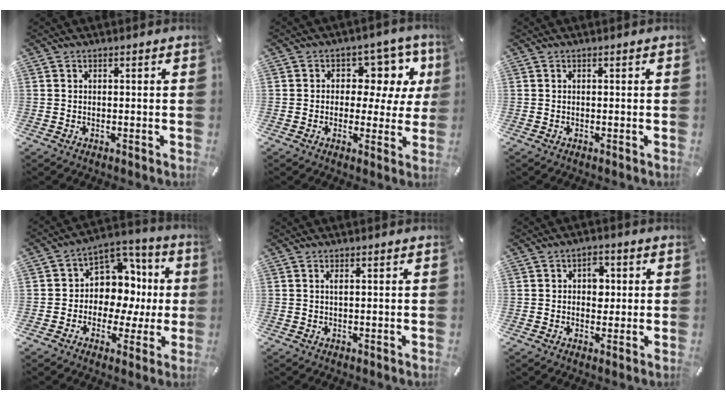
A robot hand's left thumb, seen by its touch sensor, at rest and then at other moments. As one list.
[{"total": 9.8, "force": [2.9, 7.2, 5.9], "torque": [-0.075, -0.019, 0.051]}, {"total": 0.0}, {"total": 11.3, "force": [0.4, 10.1, 5.0], "torque": [-0.059, -0.022, 0.017]}, {"total": 0.9, "force": [0.3, 0.1, 0.9], "torque": [-0.017, -0.001, 0.004]}, {"total": 4.7, "force": [0.4, 3.5, 3.0], "torque": [-0.021, -0.005, -0.004]}]